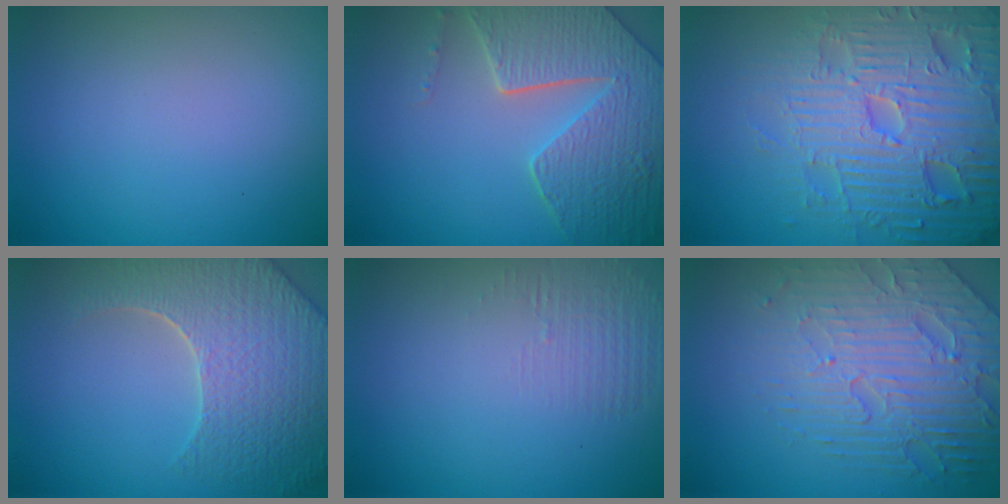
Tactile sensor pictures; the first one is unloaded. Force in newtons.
{"total": 8.3, "press": 6.1, "slide": 5.6}
{"total": 7.6, "press": 7.4, "slide": 1.8}
{"total": 8.6, "press": 6.3, "slide": 5.9}
{"total": 1.2, "press": 0.1, "slide": 1.2}
{"total": 6.6, "press": 5.2, "slide": 4.0}